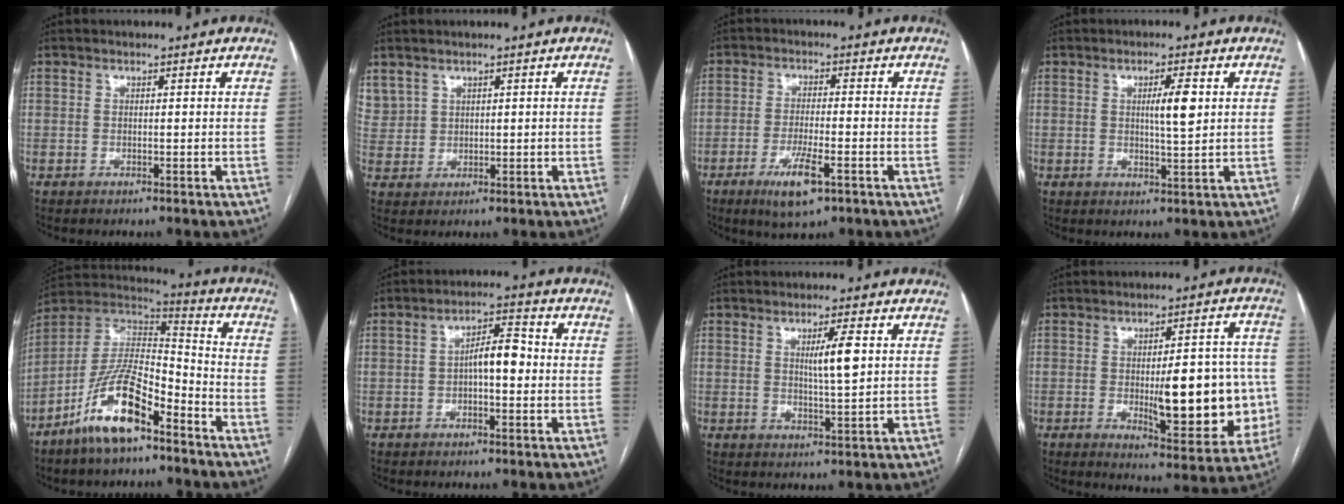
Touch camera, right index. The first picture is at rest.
{"total": 5.4, "force": [3.4, 3.9, 1.4], "torque": [-0.037, 0.015, 0.083]}
{"total": 7.0, "force": [-3.6, 1.3, 5.9], "torque": [-0.111, -0.013, -0.058]}
{"total": 4.6, "force": [1.0, 0.5, 4.4], "torque": [-0.070, 0.000, 0.017]}
{"total": 14.4, "force": [-9.0, 4.4, 10.4], "torque": [-0.202, 0.010, -0.166]}
{"total": 5.6, "force": [-0.4, 1.9, 5.2], "torque": [-0.085, 0.023, -0.009]}
{"total": 4.9, "force": [1.2, 0.2, 4.8], "torque": [-0.079, -0.003, 0.021]}
{"total": 16.7, "force": [-2.7, 4.8, 15.7], "torque": [-0.179, 0.017, -0.021]}